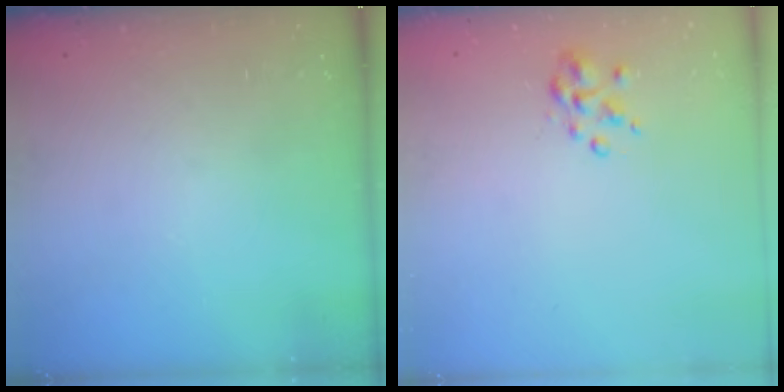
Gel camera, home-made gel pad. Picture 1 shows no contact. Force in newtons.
{"total": 3.0, "press": 2.9, "slide": 1.1}